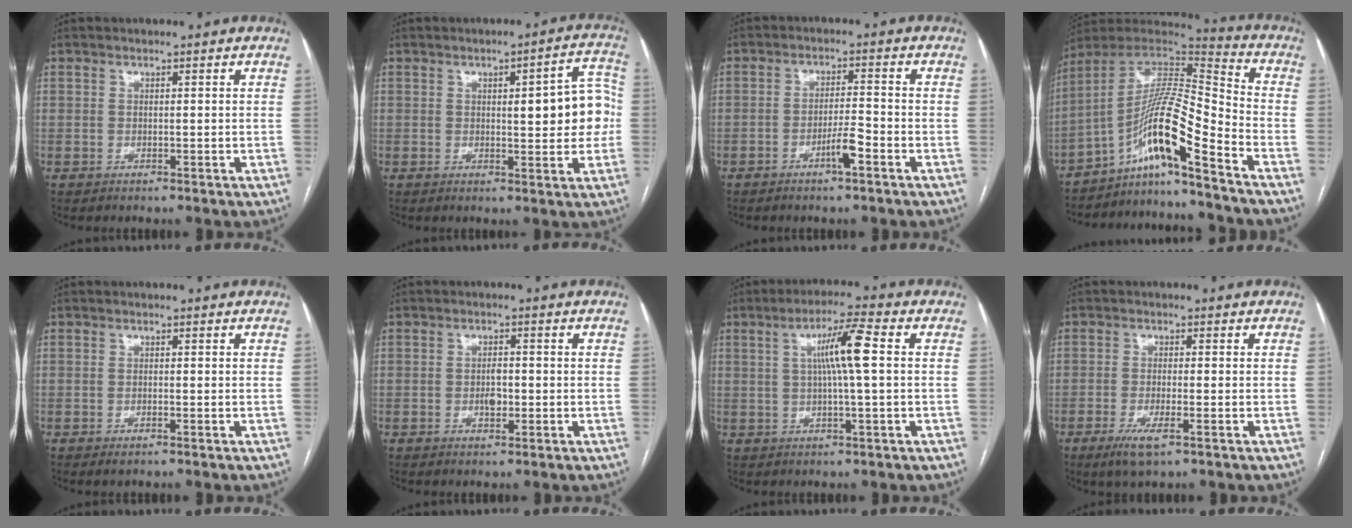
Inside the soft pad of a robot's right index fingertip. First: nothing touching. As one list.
[{"total": 8.9, "force": [0.4, 2.3, 8.6], "torque": [-0.100, 0.023, 0.005]}, {"total": 4.1, "force": [-2.2, 0.2, 3.4], "torque": [-0.059, -0.001, -0.040]}, {"total": 13.8, "force": [-8.6, -0.3, 10.8], "torque": [-0.202, 0.015, -0.155]}, {"total": 0.9, "force": [-0.5, 0.2, 0.7], "torque": [-0.011, -0.004, -0.008]}, {"total": 2.4, "force": [-0.5, 1.2, 2.1], "torque": [-0.034, 0.002, -0.005]}, {"total": 7.5, "force": [1.3, -0.2, 7.4], "torque": [-0.131, 0.010, 0.020]}, {"total": 4.5, "force": [-2.5, 0.6, 3.7], "torque": [-0.075, -0.012, -0.045]}]